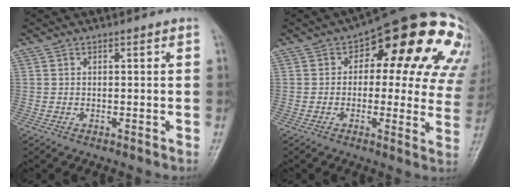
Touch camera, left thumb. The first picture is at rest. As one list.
[{"total": 22.0, "force": [8.9, 10.8, 17.0], "torque": [-0.158, 0.011, 0.098]}]